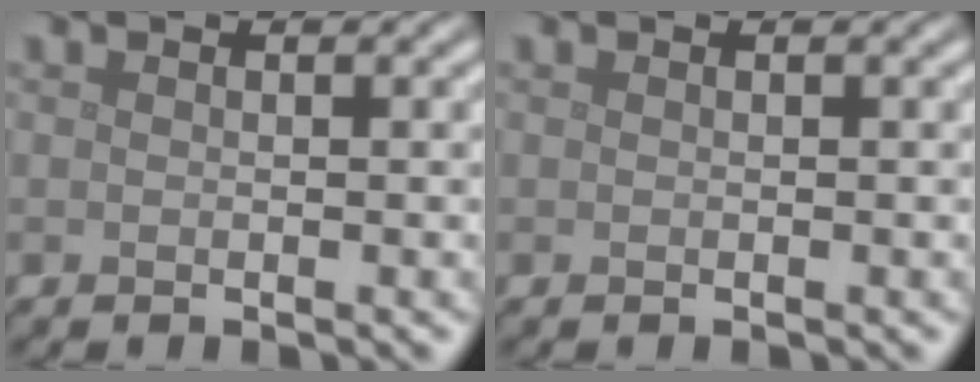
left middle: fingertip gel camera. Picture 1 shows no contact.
{"total": 0.0}